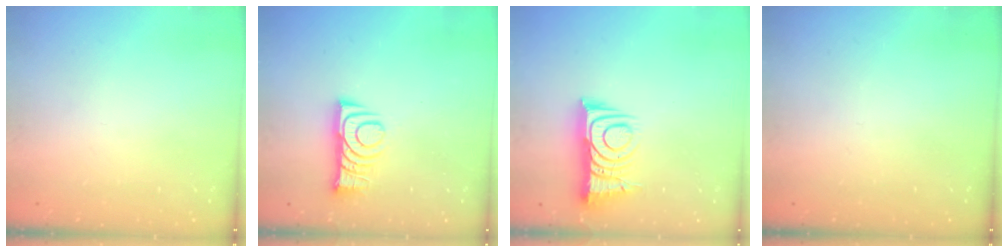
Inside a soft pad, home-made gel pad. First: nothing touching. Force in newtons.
{"total": 9.2, "press": 9.1, "slide": 0.8}
{"total": 10.1, "press": 10.1, "slide": 1.0}
{"total": 0.0}